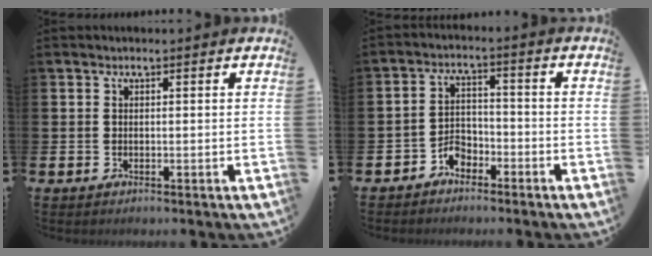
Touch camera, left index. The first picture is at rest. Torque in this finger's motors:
{"motor_torque": [0.19, 0.13, 0.03, 0.04]}